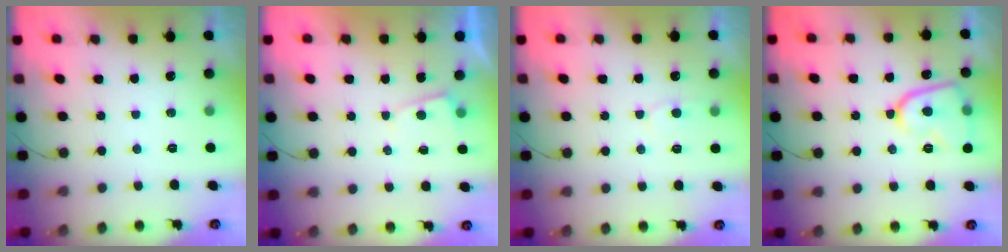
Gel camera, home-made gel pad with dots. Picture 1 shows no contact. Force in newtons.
{"total": 1.2, "press": 1.2, "slide": 0.1}
{"total": 4.9, "press": 4.9, "slide": 0.4}
{"total": 11.9, "press": 11.8, "slide": 1.5}